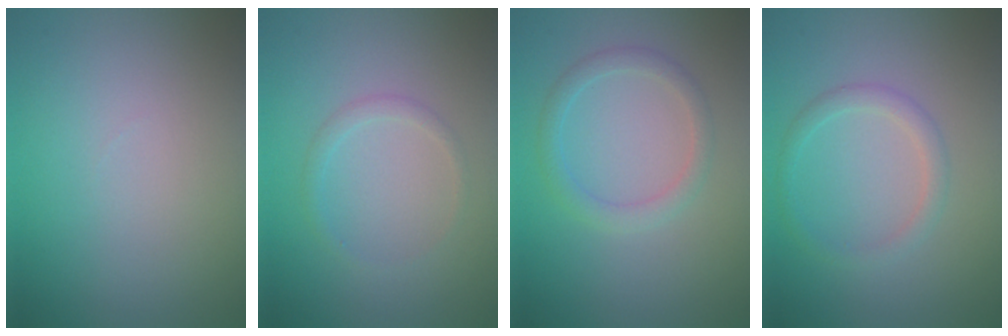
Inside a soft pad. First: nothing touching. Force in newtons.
{"total": 1.1, "press": 1.1, "slide": 0.0}
{"total": 2.0, "press": 2.0, "slide": 0.1}
{"total": 1.7, "press": 1.7, "slide": 0.0}